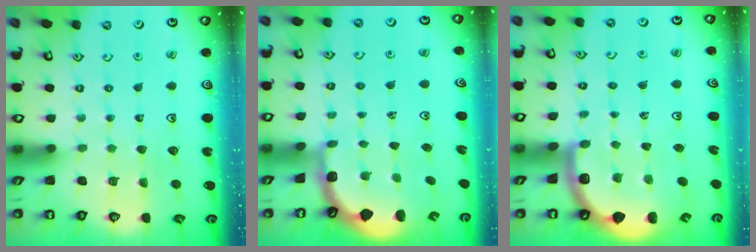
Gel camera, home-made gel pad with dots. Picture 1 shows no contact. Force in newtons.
{"total": 1.7, "press": 1.6, "slide": 0.4}
{"total": 6.2, "press": 5.9, "slide": 1.9}